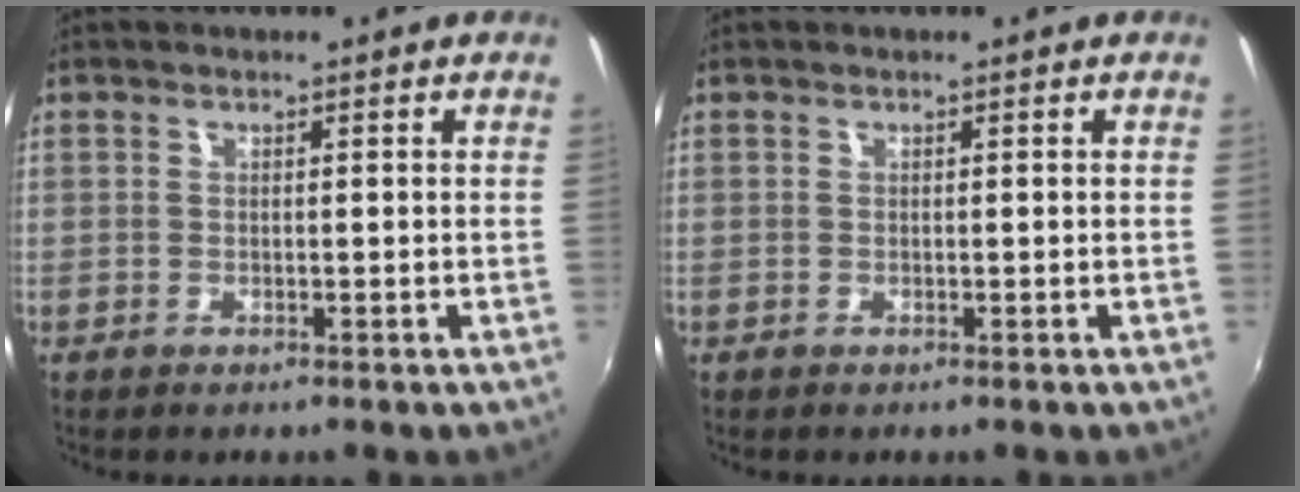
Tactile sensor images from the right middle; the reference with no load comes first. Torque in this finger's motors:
{"motor_torque": [0.00, 0.00, 0.00, 0.00]}